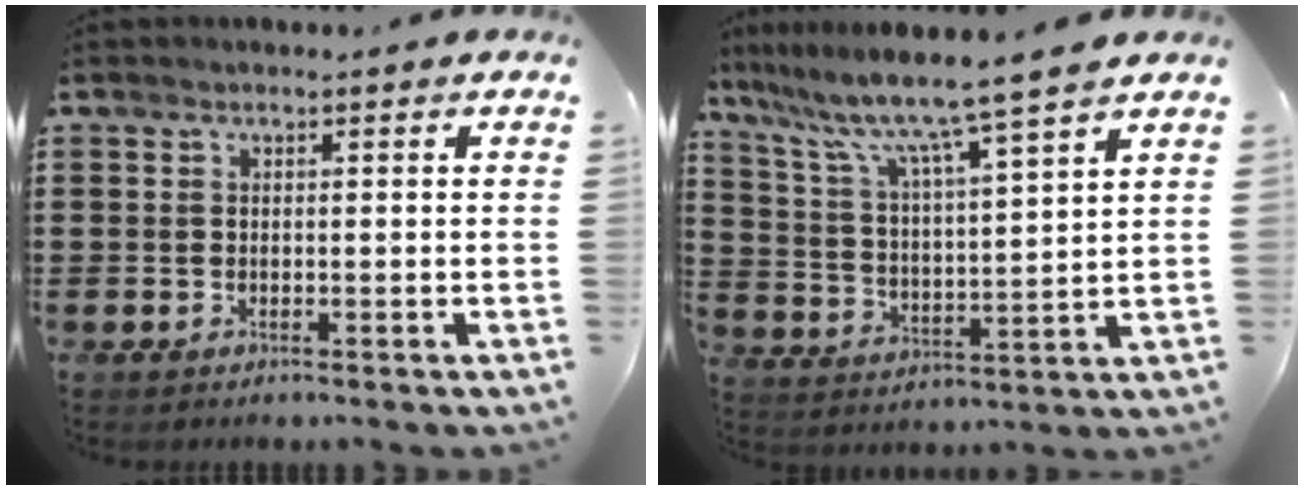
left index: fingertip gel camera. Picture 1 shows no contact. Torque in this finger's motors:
{"motor_torque": [1.48, 0.66, 1.05, 0.21]}